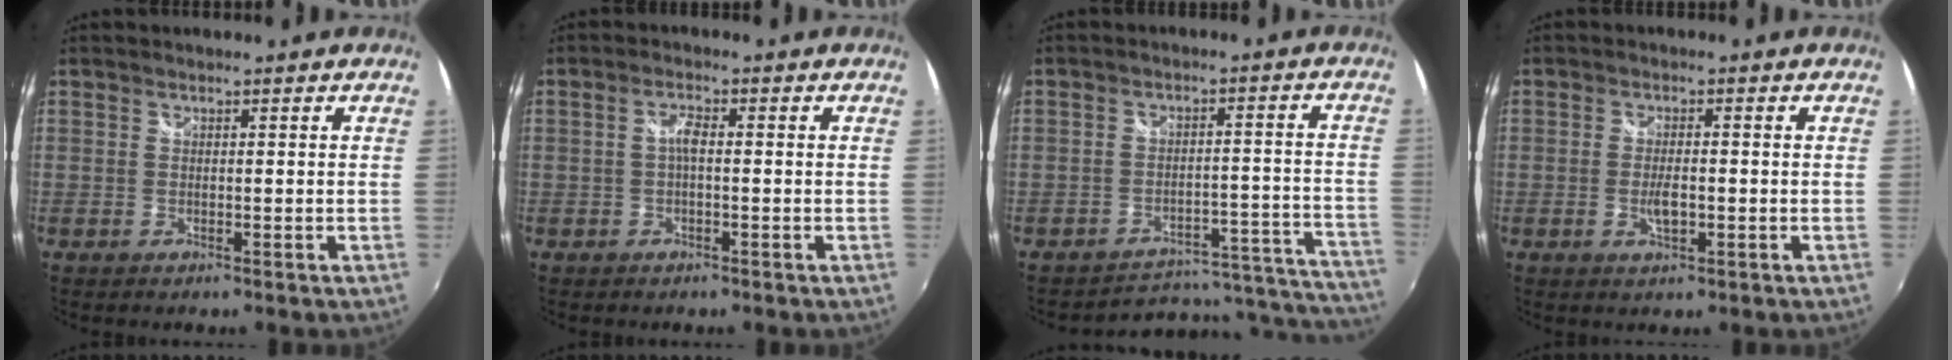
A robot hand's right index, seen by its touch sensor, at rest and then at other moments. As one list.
[{"total": 2.0, "force": [-0.3, 0.6, 1.9], "torque": [-0.039, 0.006, -0.007]}, {"total": 18.7, "force": [-17.2, 6.0, 4.2], "torque": [-0.038, 0.033, -0.207]}, {"total": 3.2, "force": [-0.7, 1.1, 3.0], "torque": [-0.057, -0.001, -0.011]}]